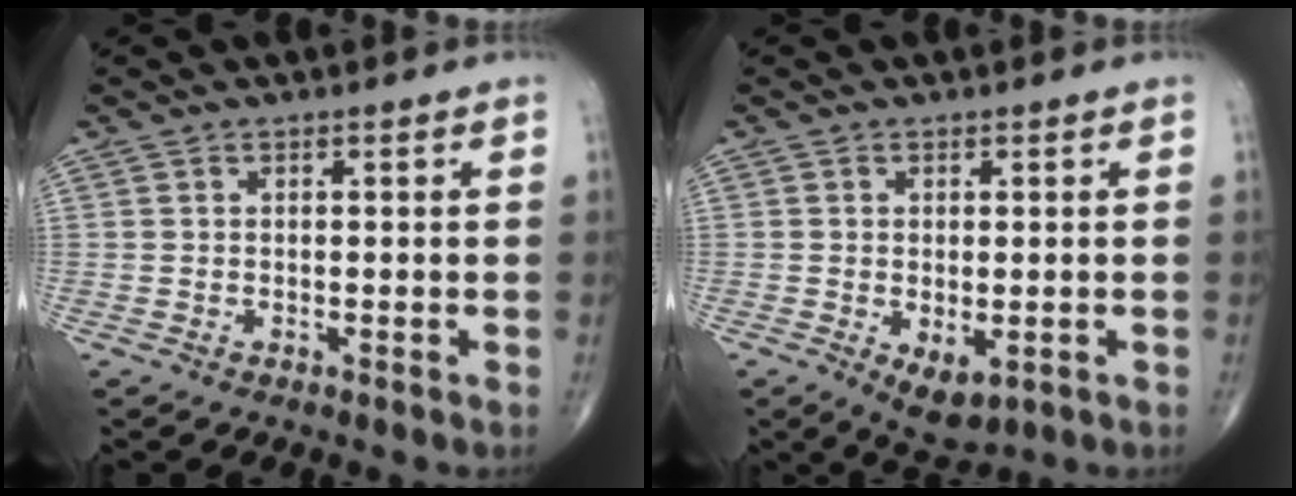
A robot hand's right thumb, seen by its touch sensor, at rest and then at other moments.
{"total": 4.5, "force": [-1.2, 2.2, 3.7], "torque": [-0.057, -0.011, -0.010]}